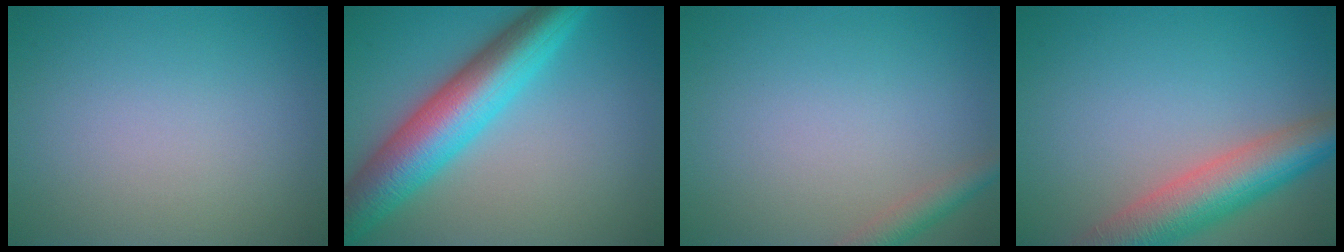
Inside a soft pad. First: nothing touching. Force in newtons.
{"total": 9.2, "press": 9.2, "slide": 0.2}
{"total": 2.0, "press": 2.0, "slide": 0.1}
{"total": 7.6, "press": 7.6, "slide": 0.3}